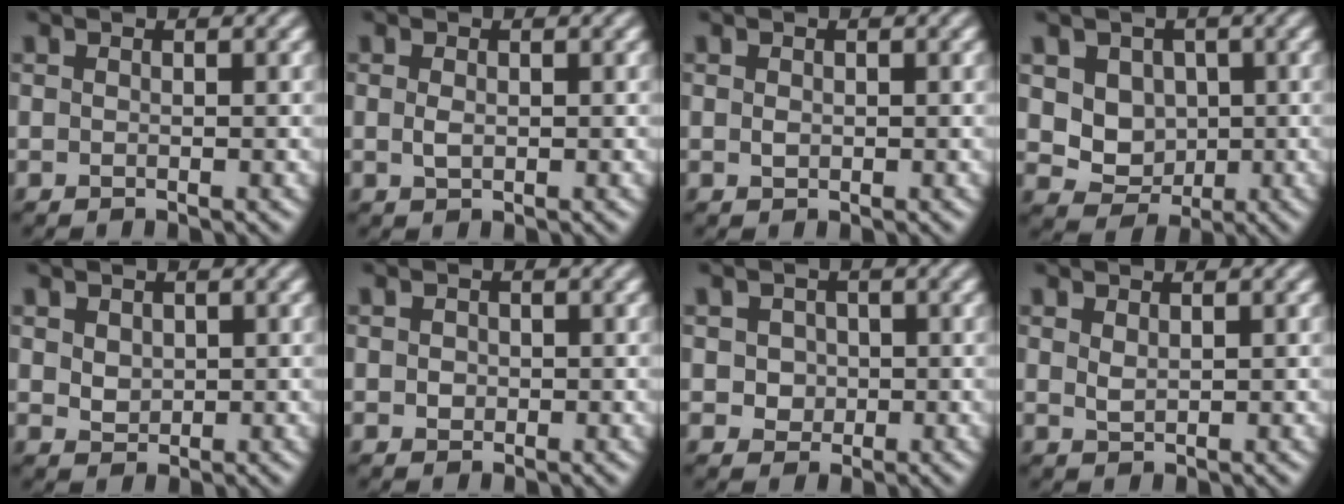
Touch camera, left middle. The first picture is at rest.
{"total": 1.0, "force": [0.1, 0.6, 0.8], "torque": [-0.020, -0.002, 0.002]}
{"total": 0.6, "force": [0.1, 0.5, 0.4], "torque": [-0.007, -0.001, 0.001]}
{"total": 4.8, "force": [1.2, 4.1, 2.2], "torque": [-0.040, -0.009, 0.031]}
{"total": 1.6, "force": [0.6, 1.3, 0.8], "torque": [-0.015, -0.002, 0.015]}
{"total": 1.0, "force": [0.1, 0.9, 0.4], "torque": [-0.003, -0.002, 0.000]}
{"total": 2.3, "force": [0.3, 2.0, 1.0], "torque": [-0.011, 0.007, 0.011]}
{"total": 1.0, "force": [0.6, 0.4, 0.6], "torque": [-0.016, -0.002, 0.017]}